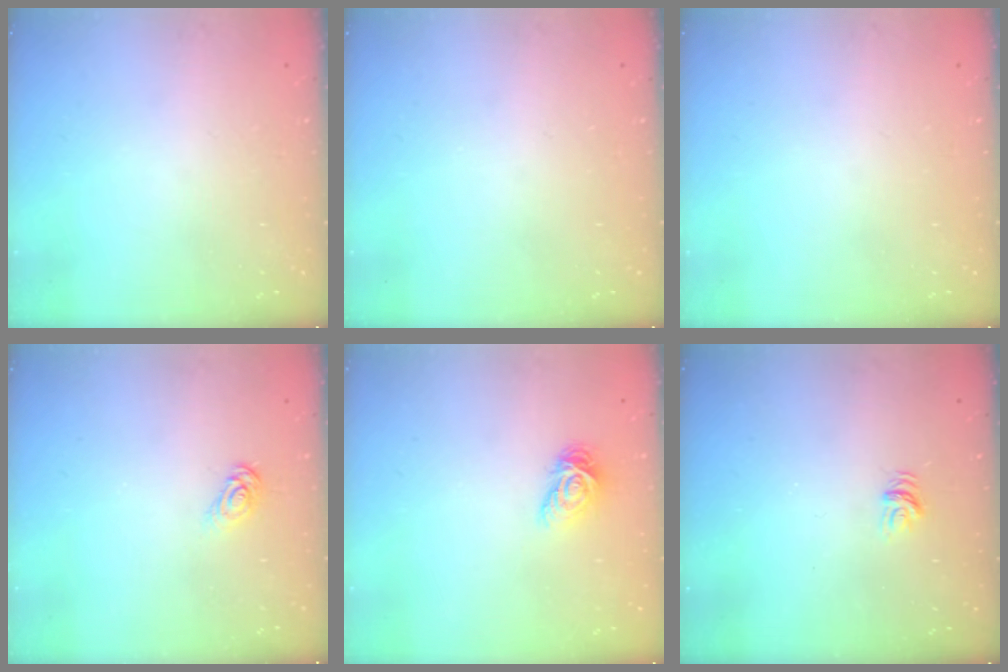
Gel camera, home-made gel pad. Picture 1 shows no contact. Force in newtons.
{"total": 0.0}
{"total": 0.0}
{"total": 4.7, "press": 4.6, "slide": 0.5}
{"total": 5.7, "press": 5.7, "slide": 0.2}
{"total": 4.1, "press": 4.1, "slide": 0.1}